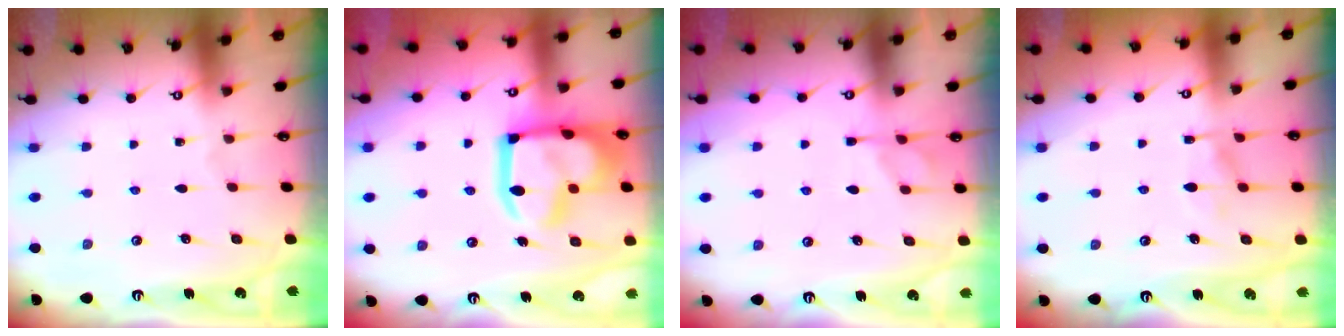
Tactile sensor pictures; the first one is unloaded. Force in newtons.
{"total": 15.7, "press": 15.6, "slide": 2.0}
{"total": 1.3, "press": 0.4, "slide": 1.2}
{"total": 6.5, "press": 6.5, "slide": 1.0}